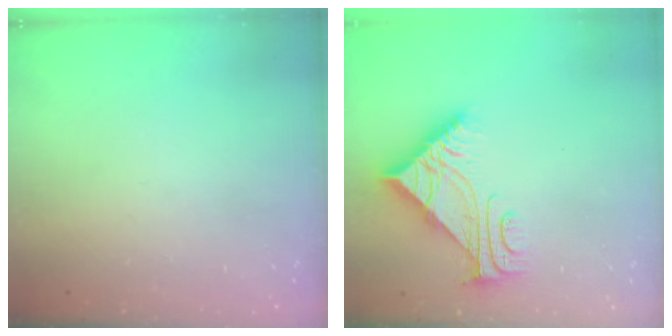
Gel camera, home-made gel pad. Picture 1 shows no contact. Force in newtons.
{"total": 8.2, "press": 8.2, "slide": 0.4}